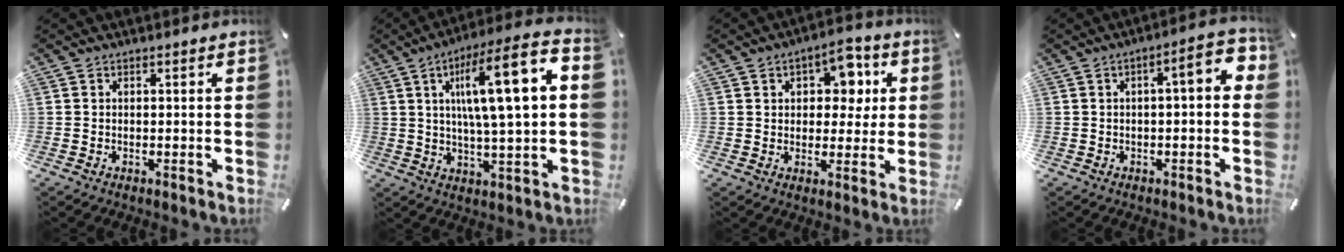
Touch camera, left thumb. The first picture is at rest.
{"total": 16.4, "force": [4.0, 3.8, 15.4], "torque": [-0.245, -0.006, 0.055]}
{"total": 8.6, "force": [2.8, 6.5, 4.9], "torque": [-0.055, -0.006, 0.042]}
{"total": 7.5, "force": [1.0, 2.6, 6.9], "torque": [-0.093, -0.011, 0.011]}